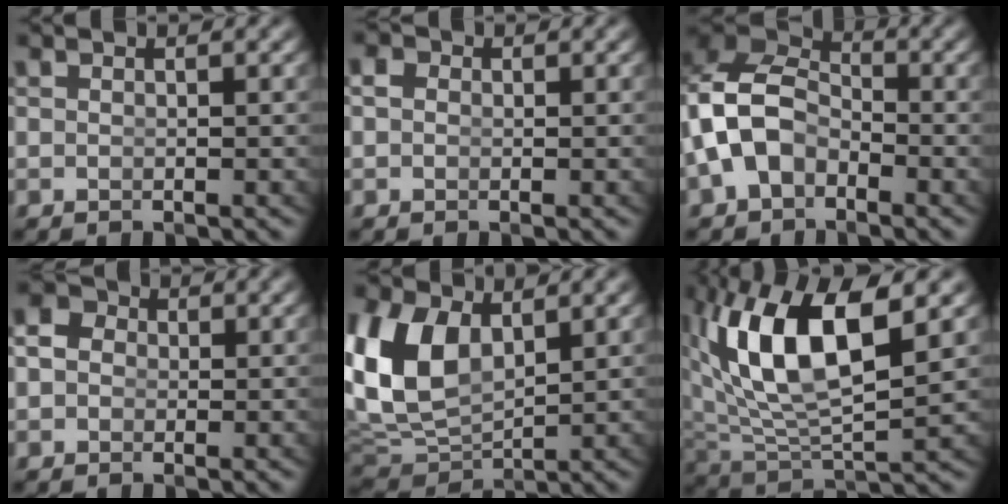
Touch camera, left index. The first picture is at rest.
{"total": 1.0, "force": [0.1, 0.8, 0.5], "torque": [-0.007, -0.008, 0.003]}
{"total": 10.4, "force": [0.0, 9.3, 4.6], "torque": [-0.134, -0.021, -0.010]}
{"total": 4.8, "force": [1.2, 4.2, 2.0], "torque": [-0.036, 0.009, 0.001]}
{"total": 10.3, "force": [1.6, 7.8, 6.5], "torque": [-0.168, -0.022, 0.040]}
{"total": 9.8, "force": [2.8, 4.2, 8.4], "torque": [-0.178, -0.008, 0.059]}